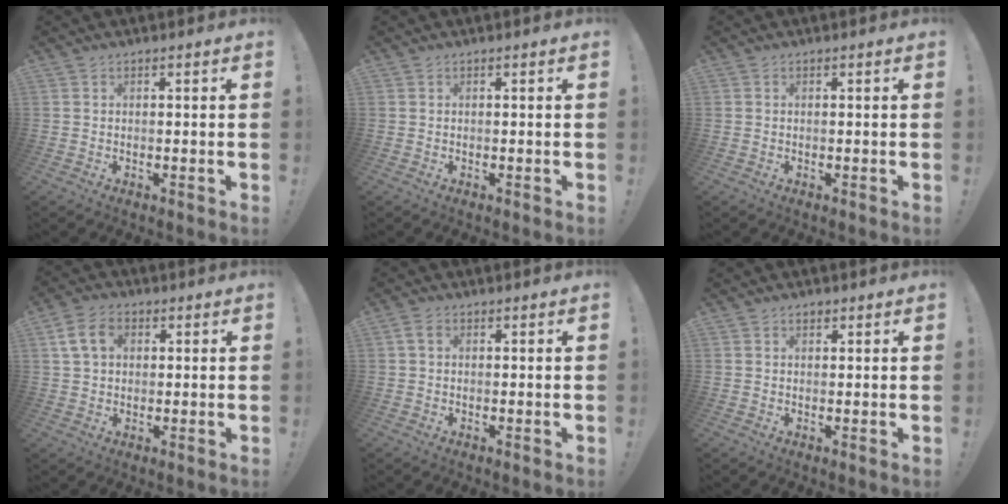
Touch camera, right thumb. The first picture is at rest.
{"total": 0.0}
{"total": 0.0}
{"total": 8.7, "force": [2.8, 6.1, 5.5], "torque": [-0.098, 0.006, 0.054]}
{"total": 2.4, "force": [0.7, 1.5, 1.7], "torque": [-0.031, 0.005, 0.013]}
{"total": 1.1, "force": [0.8, 0.7, 0.4], "torque": [-0.006, 0.000, 0.015]}